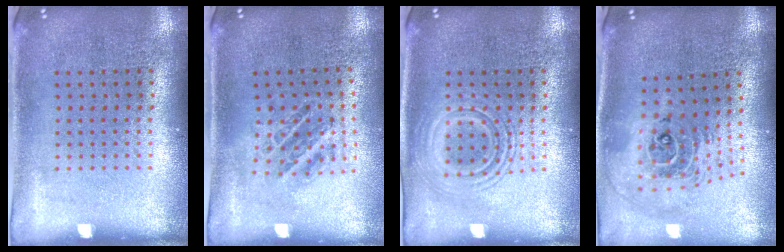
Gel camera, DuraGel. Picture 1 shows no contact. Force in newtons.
{"total": 1.0, "press": 1.0, "slide": 0.1}
{"total": 2.6, "press": 2.6, "slide": 0.5}
{"total": 2.3, "press": 1.8, "slide": 1.5}